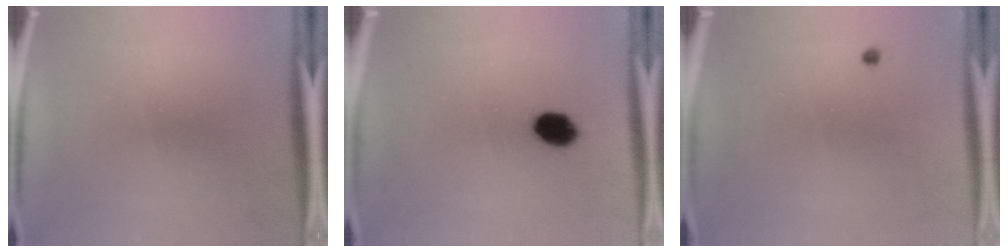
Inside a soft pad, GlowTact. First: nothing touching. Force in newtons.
{"total": 6.6}
{"total": 0.5}